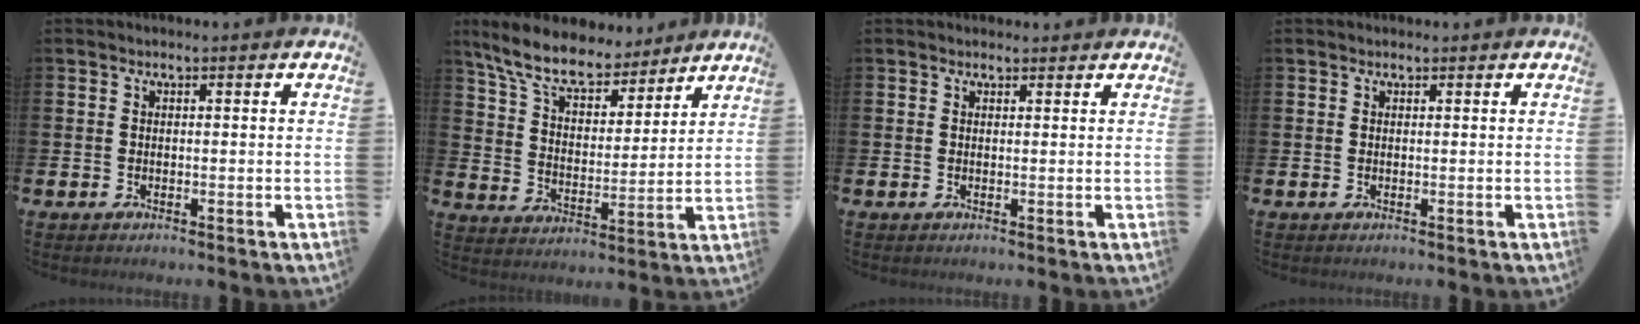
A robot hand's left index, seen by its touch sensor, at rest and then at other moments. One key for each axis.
{"total": 9.1, "fx": 8.1, "fy": 2.9, "fz": 3.1, "tx": -0.091, "ty": -0.051, "tz": 0.143}
{"total": 1.1, "fx": 1.0, "fy": 0.4, "fz": 0.0, "tx": 0.017, "ty": -0.002, "tz": 0.016}
{"total": 0.6, "fx": 0.6, "fy": 0.2, "fz": 0.0, "tx": 0.014, "ty": -0.004, "tz": 0.009}